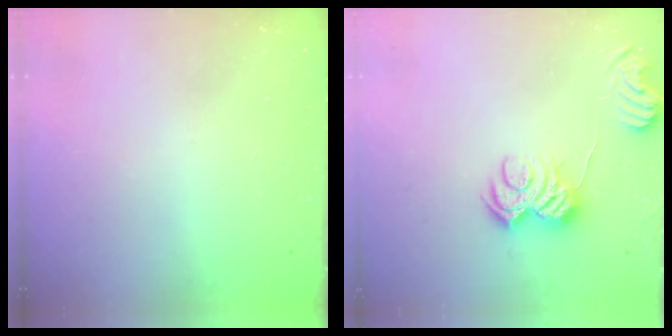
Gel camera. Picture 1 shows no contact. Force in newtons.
{"total": 6.3, "press": 6.2, "slide": 0.9}